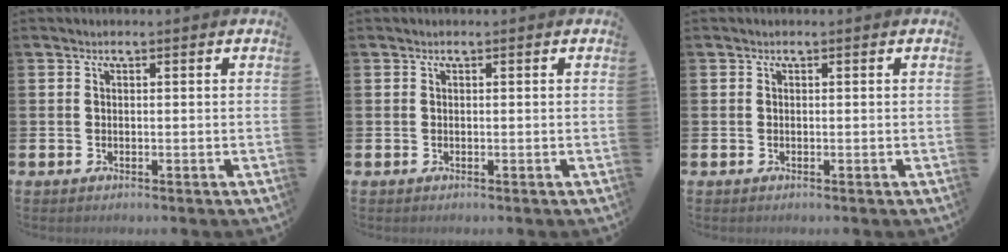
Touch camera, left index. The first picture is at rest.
{"total": 0.0}
{"total": 0.0}